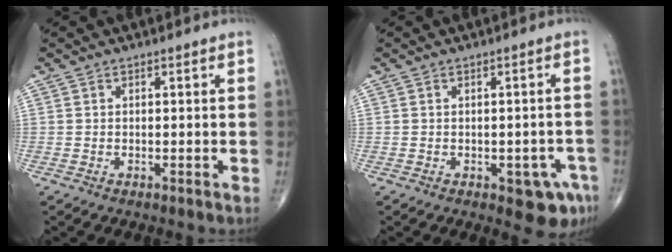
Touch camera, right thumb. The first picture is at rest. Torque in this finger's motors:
{"motor_torque": [0.74, 0.77, 0.44, -0.62, 0.13]}